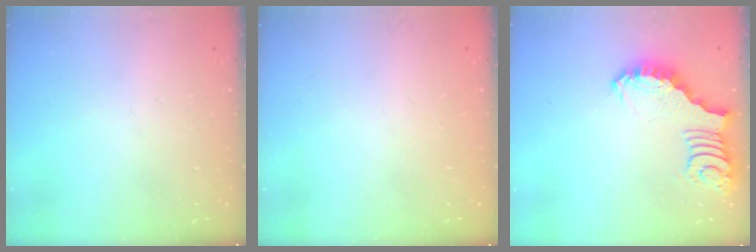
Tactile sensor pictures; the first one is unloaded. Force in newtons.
{"total": 1.6, "press": 1.5, "slide": 0.2}
{"total": 3.3, "press": 3.3, "slide": 0.8}